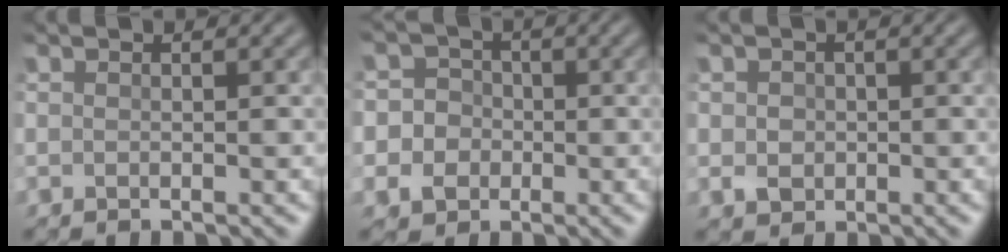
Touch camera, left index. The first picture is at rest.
{"total": 7.4, "force": [-1.7, 7.0, 1.8], "torque": [-0.040, 0.012, -0.062]}
{"total": 2.2, "force": [-0.2, 1.8, 1.1], "torque": [-0.018, 0.000, -0.007]}